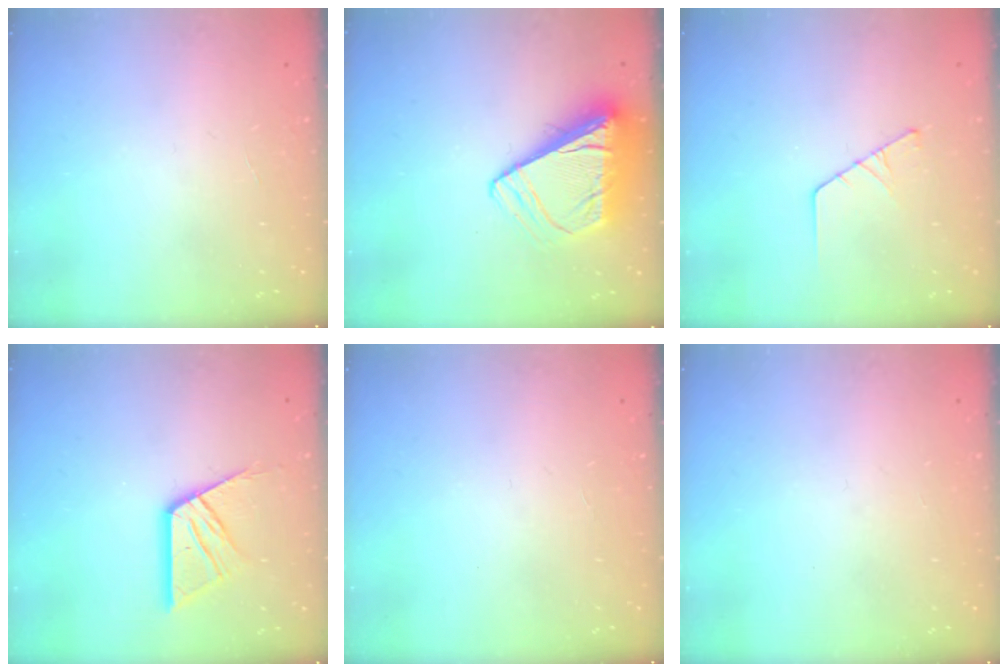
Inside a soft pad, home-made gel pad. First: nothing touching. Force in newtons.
{"total": 10.3, "press": 10.2, "slide": 1.4}
{"total": 3.3, "press": 3.3, "slide": 0.3}
{"total": 12.2, "press": 12.2, "slide": 1.2}
{"total": 0.0}
{"total": 1.5, "press": 1.4, "slide": 0.2}